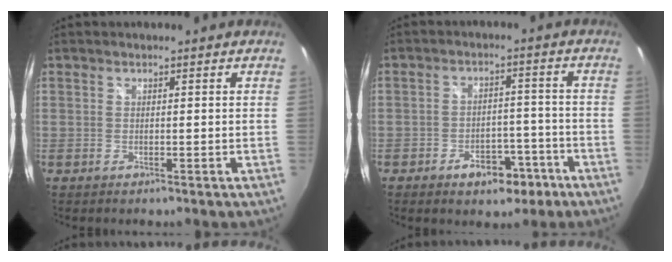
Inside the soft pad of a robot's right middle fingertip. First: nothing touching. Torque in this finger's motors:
{"motor_torque": [0.83, -0.35, 0.06, 0.04]}